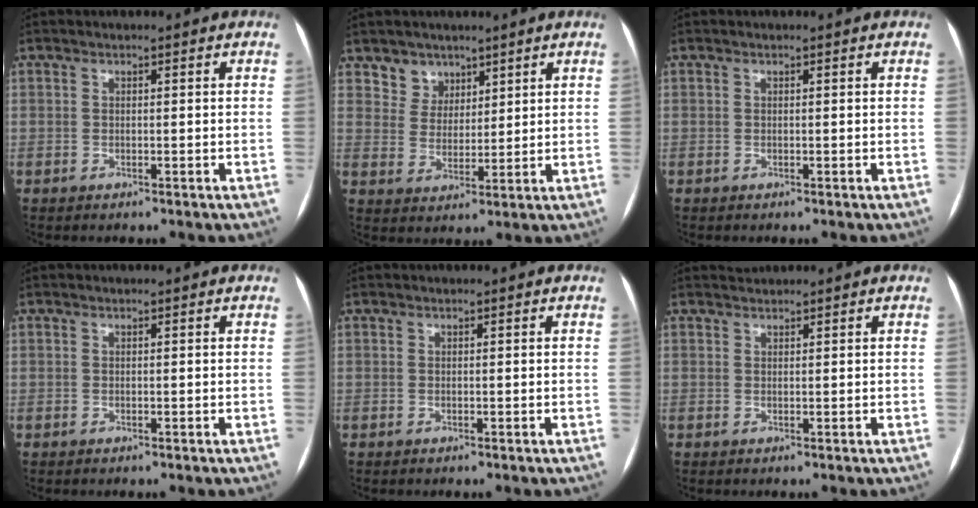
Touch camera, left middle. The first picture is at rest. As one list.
[{"total": 4.9, "force": [3.5, 3.4, -0.2], "torque": [0.011, -0.003, 0.066]}, {"total": 0.0}, {"total": 0.0}, {"total": 0.0}, {"total": 0.9, "force": [0.9, 0.0, -0.3], "torque": [-0.004, 0.006, 0.019]}]